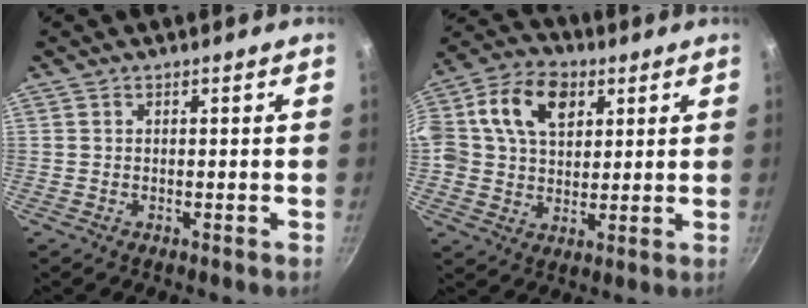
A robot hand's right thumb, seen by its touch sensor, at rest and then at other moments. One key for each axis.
{"total": 15.0, "fx": 4.6, "fy": 10.8, "fz": 9.4, "tx": -0.150, "ty": 0.011, "tz": 0.067}